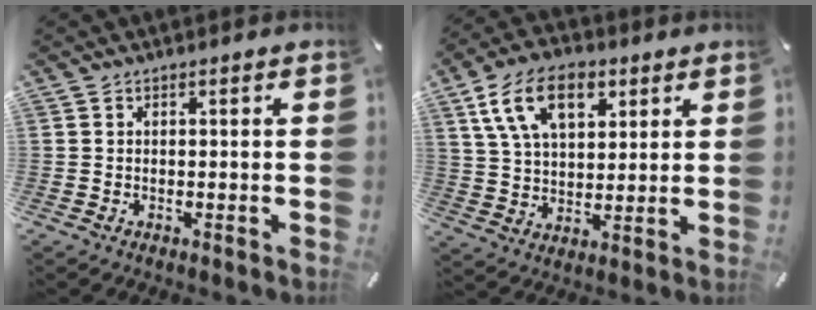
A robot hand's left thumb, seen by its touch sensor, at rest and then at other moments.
{"total": 14.1, "force": [6.5, 8.3, 9.3], "torque": [-0.185, -0.002, 0.119]}